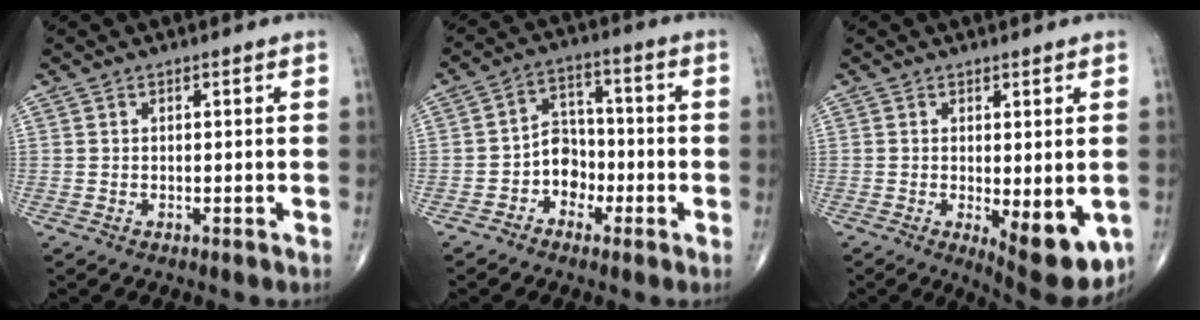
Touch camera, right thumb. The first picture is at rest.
{"total": 6.5, "force": [-2.6, 5.2, 2.8], "torque": [-0.009, 0.034, -0.056]}
{"total": 10.6, "force": [-2.8, 3.9, 9.5], "torque": [-0.111, -0.023, -0.027]}